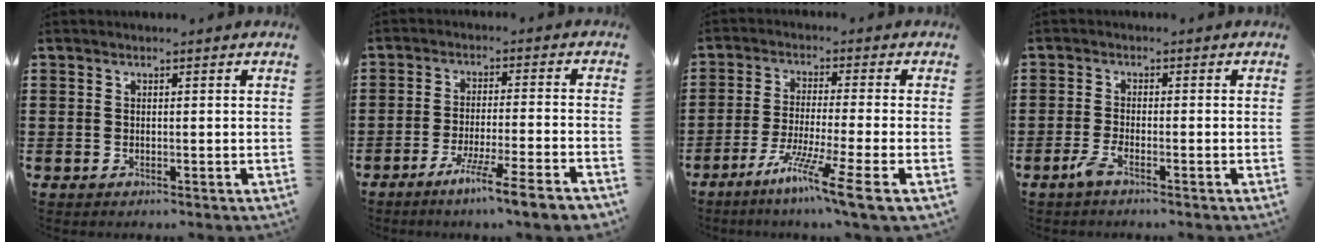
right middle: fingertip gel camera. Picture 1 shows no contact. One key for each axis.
{"total": 6.4, "fx": -5.1, "fy": -0.6, "fz": 3.9, "tx": -0.065, "ty": -0.013, "tz": -0.094}
{"total": 8.4, "fx": -5.6, "fy": -1.1, "fz": 6.1, "tx": -0.119, "ty": -0.017, "tz": -0.111}
{"total": 2.6, "fx": -1.6, "fy": 0.3, "fz": 2.0, "tx": -0.050, "ty": -0.006, "tz": -0.033}